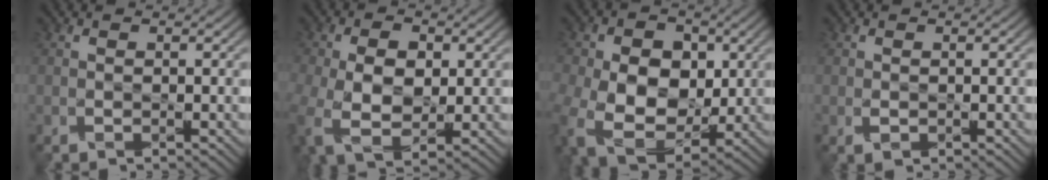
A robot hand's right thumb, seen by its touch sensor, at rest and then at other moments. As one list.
[{"total": 8.9, "force": [-1.3, 5.6, 6.8], "torque": [-0.160, -0.013, -0.026]}, {"total": 13.4, "force": [-1.7, 9.8, 9.0], "torque": [-0.192, -0.020, -0.020]}, {"total": 0.8, "force": [-0.2, 0.5, 0.5], "torque": [-0.012, -0.005, -0.002]}]